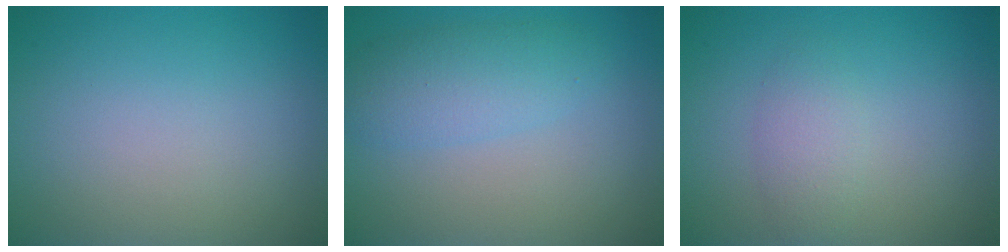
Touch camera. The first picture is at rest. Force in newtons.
{"total": 2.2, "press": 2.2, "slide": 0.1}
{"total": 1.9, "press": 1.9, "slide": 0.1}